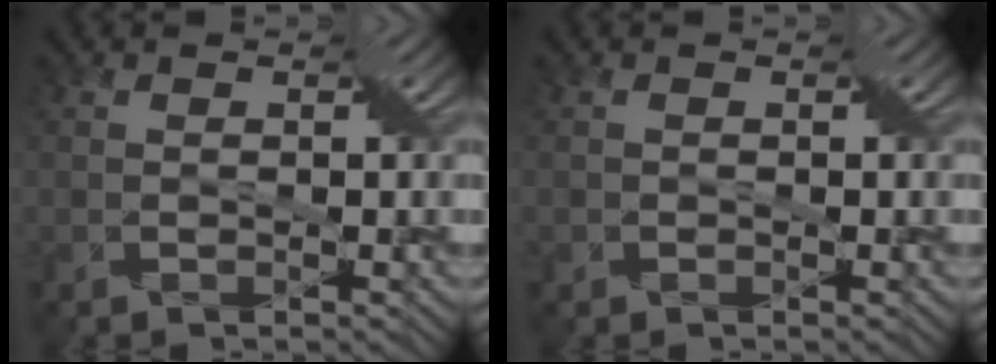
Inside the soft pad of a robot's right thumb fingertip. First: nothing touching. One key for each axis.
{"total": 0.7, "fx": -0.3, "fy": 0.6, "fz": -0.2, "tx": 0.007, "ty": 0.002, "tz": -0.010}